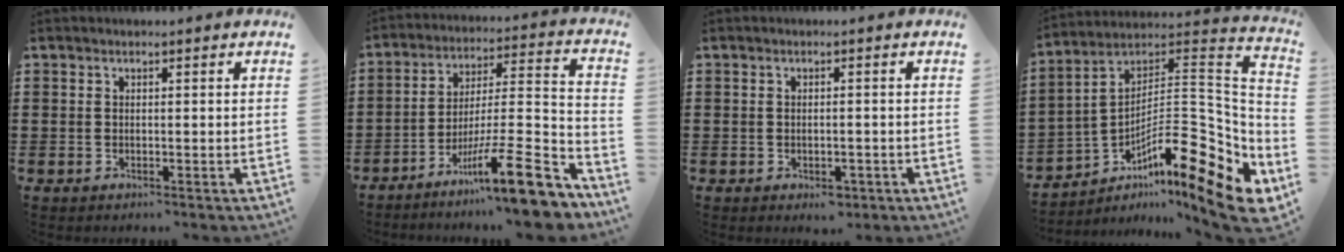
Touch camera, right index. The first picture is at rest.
{"total": 15.7, "force": [-10.5, 1.8, 11.5], "torque": [-0.156, 0.023, -0.179]}
{"total": 1.8, "force": [-0.9, 0.7, 1.4], "torque": [-0.028, 0.001, -0.018]}
{"total": 16.5, "force": [-8.4, 4.0, 13.6], "torque": [-0.181, 0.000, -0.153]}